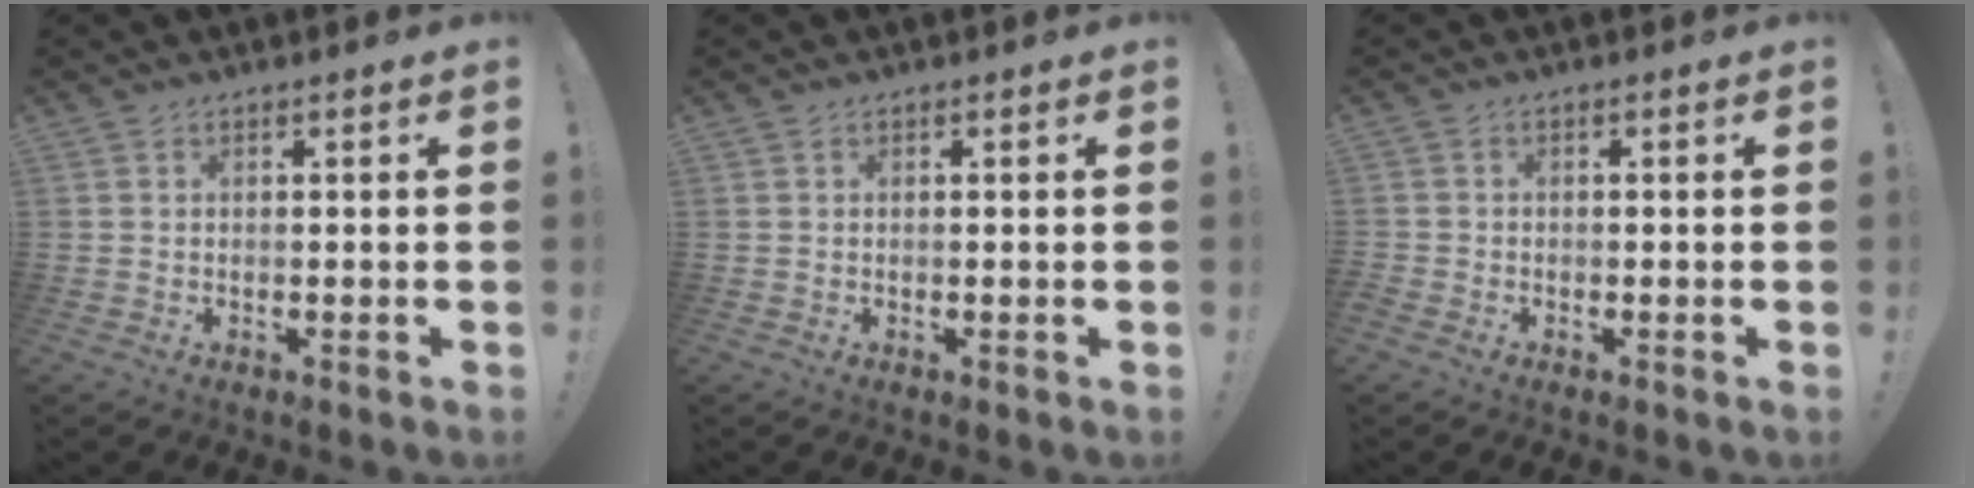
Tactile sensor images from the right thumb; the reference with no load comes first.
{"total": 0.0}
{"total": 1.1, "force": [-0.9, 0.6, 0.2], "torque": [-0.002, 0.003, -0.016]}